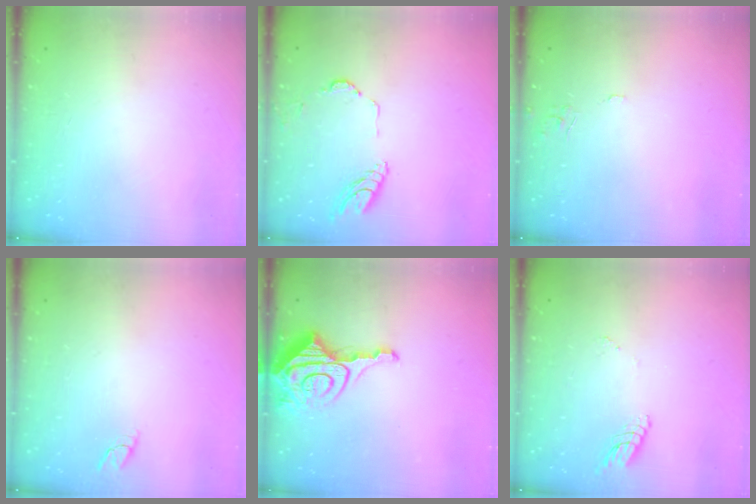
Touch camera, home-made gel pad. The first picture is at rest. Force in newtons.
{"total": 11.1, "press": 10.9, "slide": 1.6}
{"total": 4.9, "press": 4.8, "slide": 0.4}
{"total": 3.7, "press": 3.7, "slide": 0.3}
{"total": 13.8, "press": 13.7, "slide": 1.4}
{"total": 6.0, "press": 6.0, "slide": 0.4}